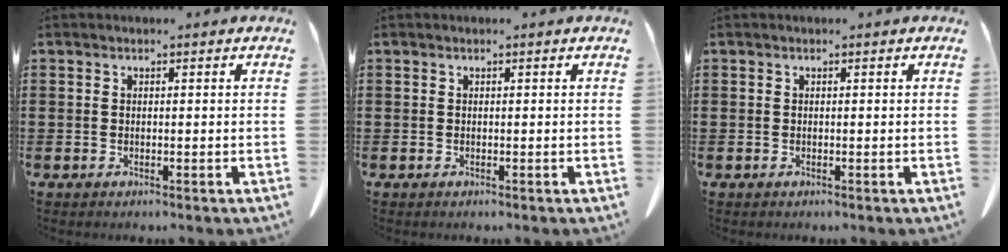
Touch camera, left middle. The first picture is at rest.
{"total": 0.0}
{"total": 0.0}